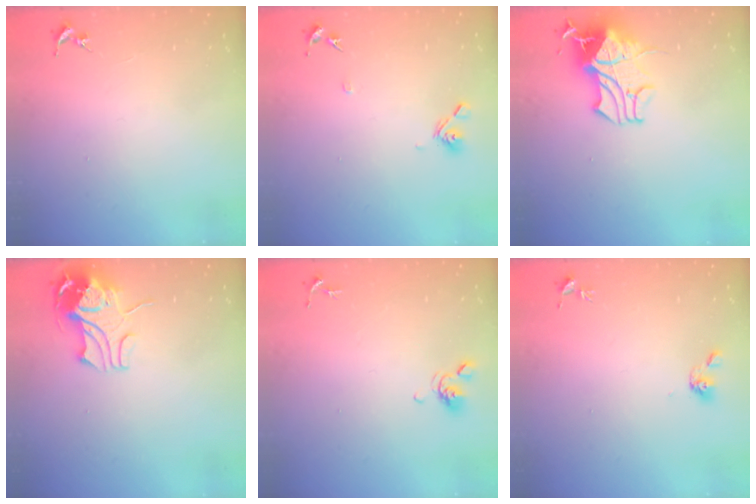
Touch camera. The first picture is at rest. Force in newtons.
{"total": 7.5, "press": 7.3, "slide": 1.6}
{"total": 18.0, "press": 18.0, "slide": 0.2}
{"total": 9.8, "press": 9.7, "slide": 1.2}
{"total": 6.0, "press": 5.9, "slide": 1.2}
{"total": 5.2, "press": 4.6, "slide": 2.3}